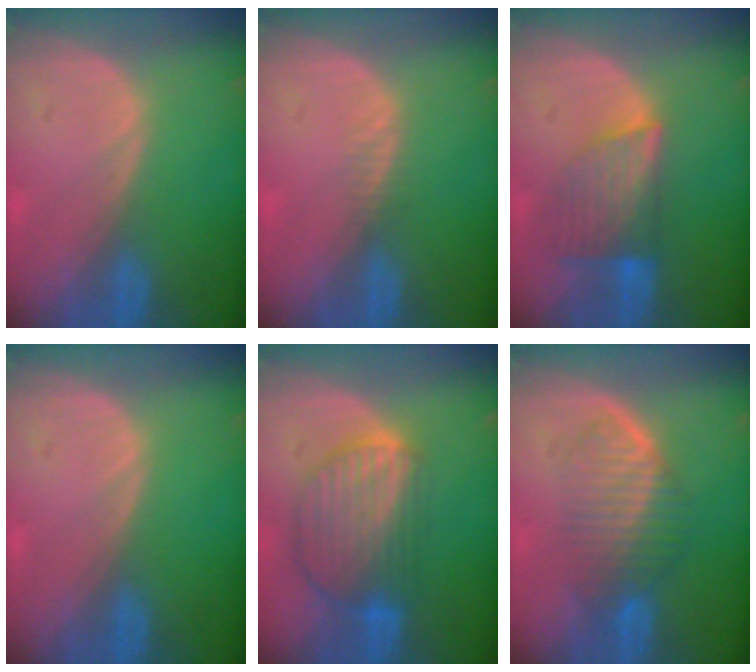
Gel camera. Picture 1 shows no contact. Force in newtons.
{"total": 1.2, "press": 0.9, "slide": 0.8}
{"total": 7.2, "press": 6.5, "slide": 3.1}
{"total": 0.0}
{"total": 9.0, "press": 7.7, "slide": 4.6}
{"total": 6.5, "press": 6.3, "slide": 1.6}